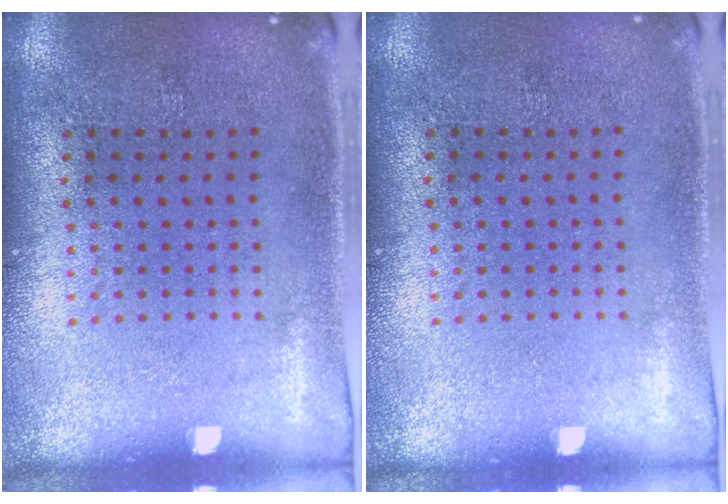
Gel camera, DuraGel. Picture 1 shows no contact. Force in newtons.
{"total": 0.0}